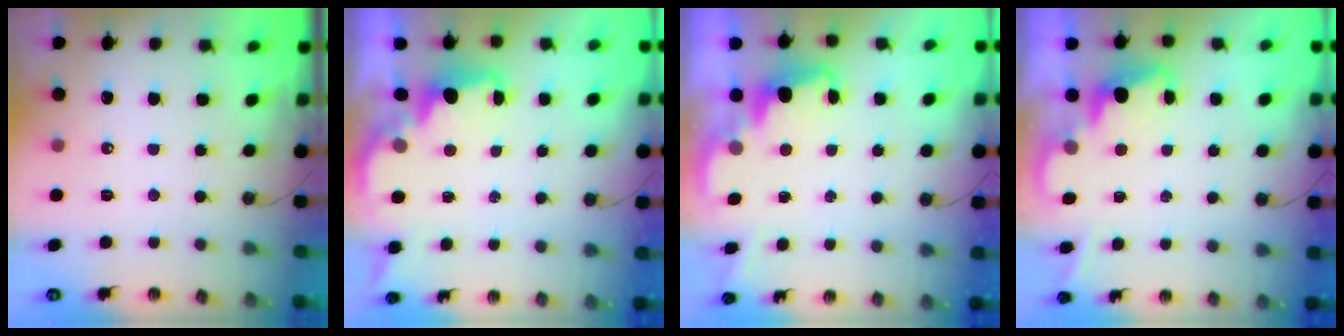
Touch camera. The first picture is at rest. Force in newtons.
{"total": 1.9, "press": 1.8, "slide": 0.7}
{"total": 2.4, "press": 2.3, "slide": 0.5}
{"total": 2.4, "press": 2.4, "slide": 0.5}